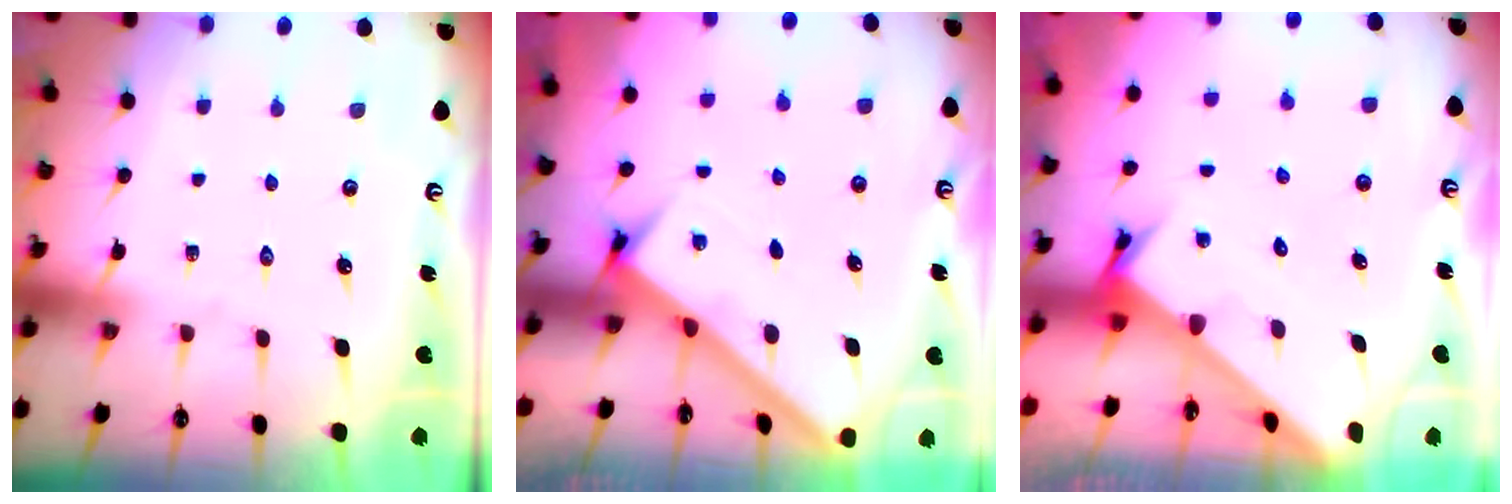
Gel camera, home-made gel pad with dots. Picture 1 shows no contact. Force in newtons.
{"total": 2.8, "press": 2.8, "slide": 0.4}
{"total": 2.2, "press": 2.2, "slide": 0.2}